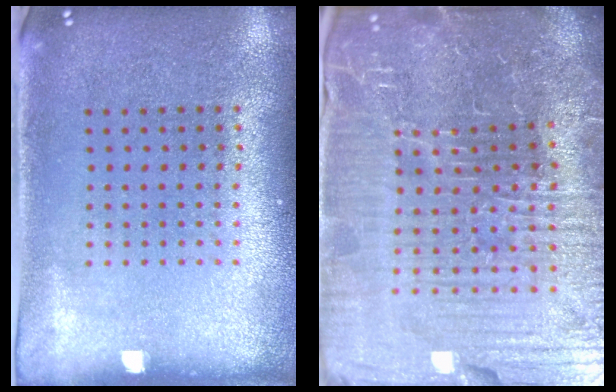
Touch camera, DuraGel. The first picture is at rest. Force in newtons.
{"total": 7.4, "press": 6.6, "slide": 3.4}